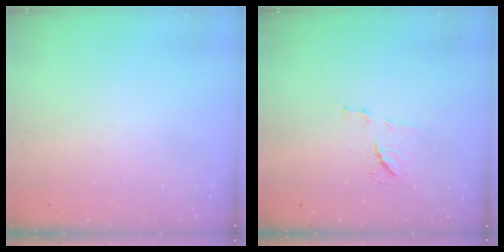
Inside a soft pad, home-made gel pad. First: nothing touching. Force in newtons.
{"total": 7.6, "press": 7.6, "slide": 0.6}